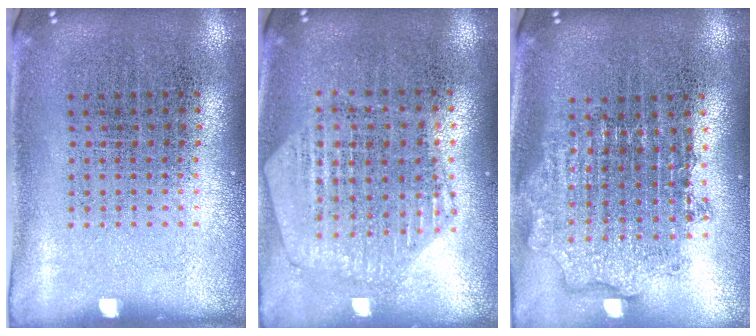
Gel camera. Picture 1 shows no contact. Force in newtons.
{"total": 1.2, "press": 1.2, "slide": 0.2}
{"total": 1.9, "press": 1.5, "slide": 1.2}